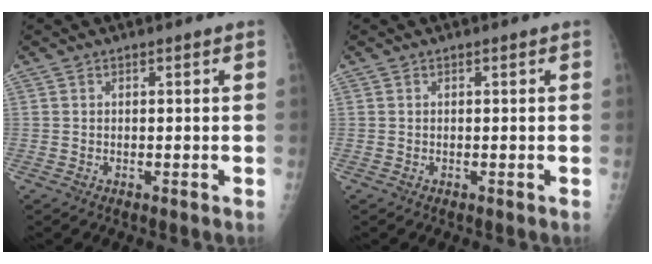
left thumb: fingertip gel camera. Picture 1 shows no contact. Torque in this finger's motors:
{"motor_torque": [0.02, 0.02, -0.01, 0.01, 0.00]}